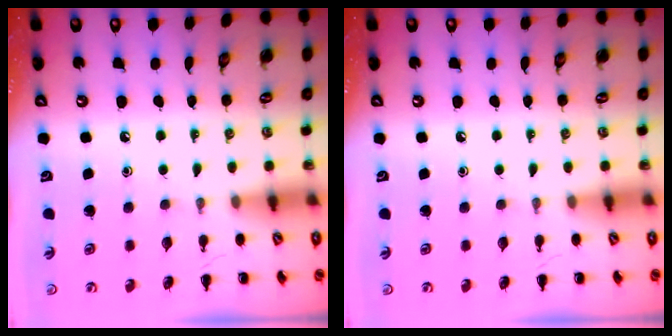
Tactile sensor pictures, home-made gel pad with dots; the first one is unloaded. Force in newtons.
{"total": 0.0}